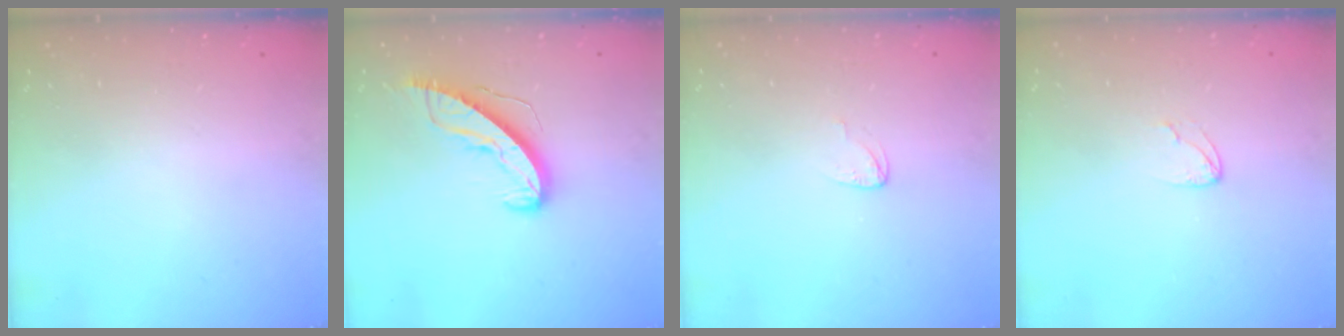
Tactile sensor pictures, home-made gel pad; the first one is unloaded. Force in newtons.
{"total": 9.4, "press": 9.4, "slide": 0.3}
{"total": 3.6, "press": 3.6, "slide": 0.2}
{"total": 3.7, "press": 3.7, "slide": 0.3}